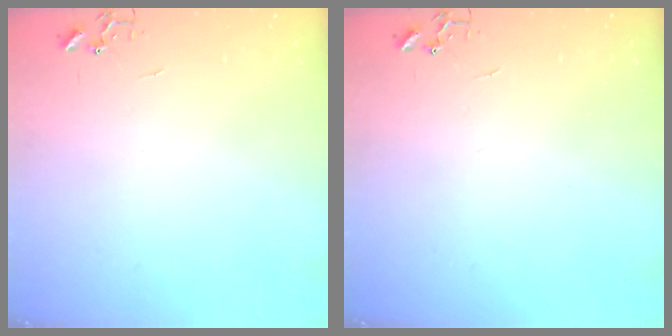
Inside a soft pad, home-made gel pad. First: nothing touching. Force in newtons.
{"total": 0.0}